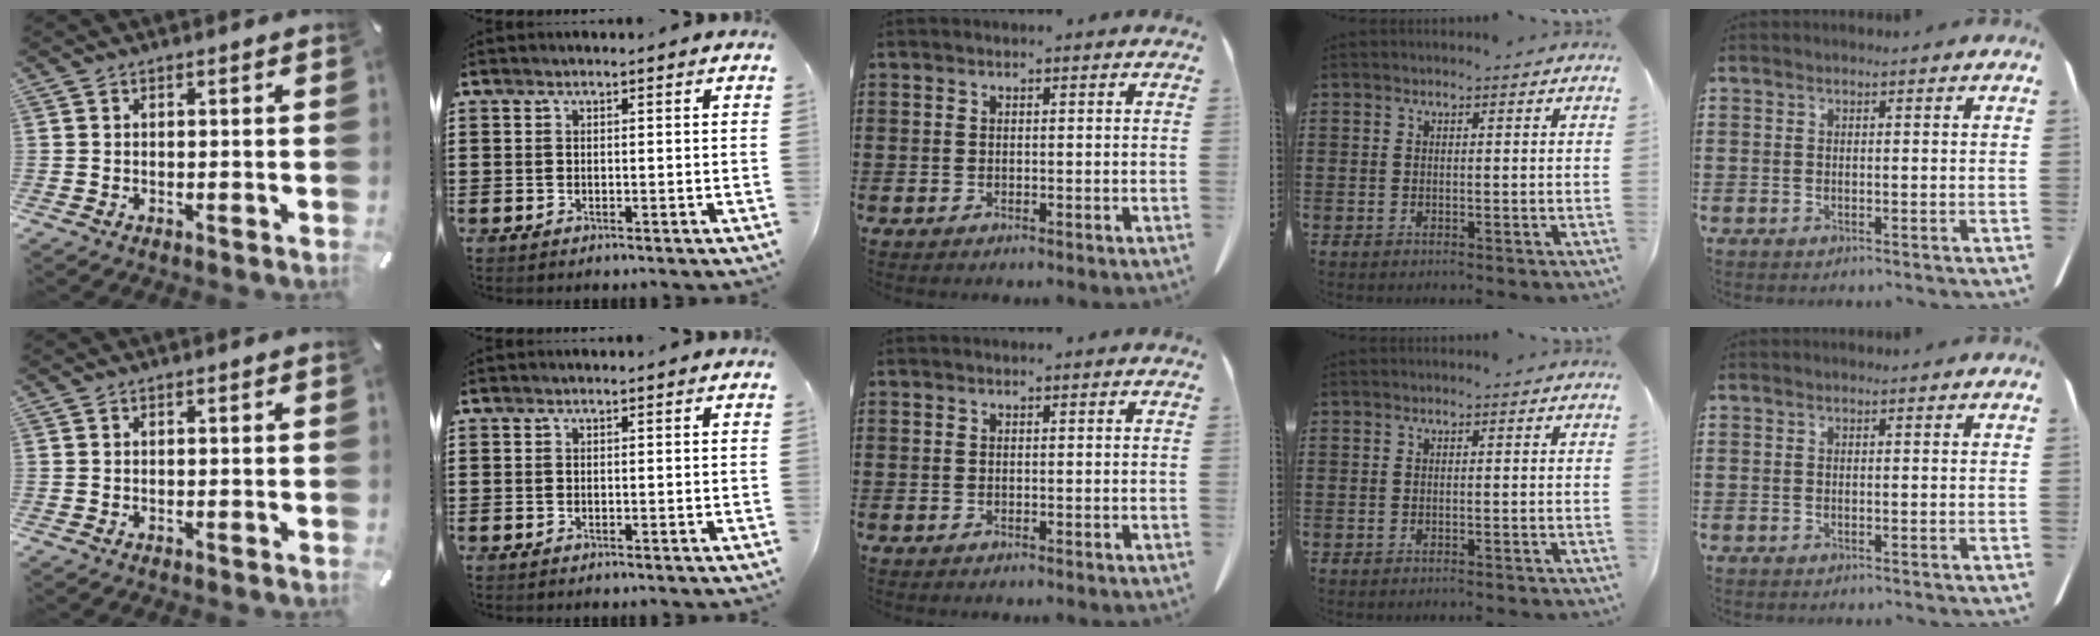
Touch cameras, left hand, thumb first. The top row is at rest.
{"ring": {"total": 0.6, "force": [-0.6, -0.1, 0.2], "torque": [-0.005, -0.002, -0.011]}}